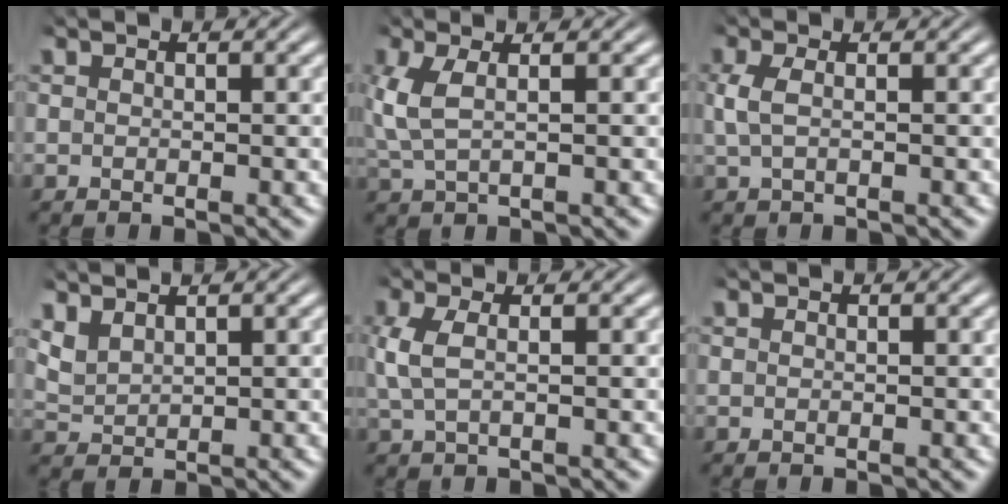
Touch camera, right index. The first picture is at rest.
{"total": 3.4, "force": [-0.2, 2.4, 2.4], "torque": [-0.077, -0.009, 0.002]}
{"total": 2.0, "force": [-0.6, 1.3, 1.4], "torque": [-0.048, -0.009, -0.005]}
{"total": 3.2, "force": [1.0, 2.9, 1.0], "torque": [-0.052, -0.014, 0.025]}
{"total": 2.4, "force": [-0.8, 1.5, 1.7], "torque": [-0.059, -0.012, -0.007]}
{"total": 0.0}